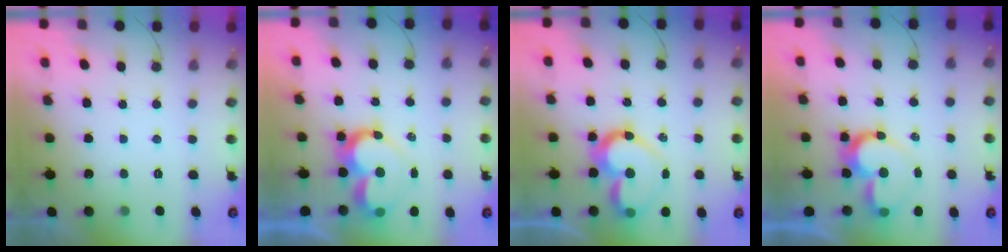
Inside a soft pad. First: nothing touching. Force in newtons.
{"total": 11.4, "press": 11.4, "slide": 1.1}
{"total": 15.4, "press": 15.4, "slide": 1.4}
{"total": 11.3, "press": 11.3, "slide": 1.1}